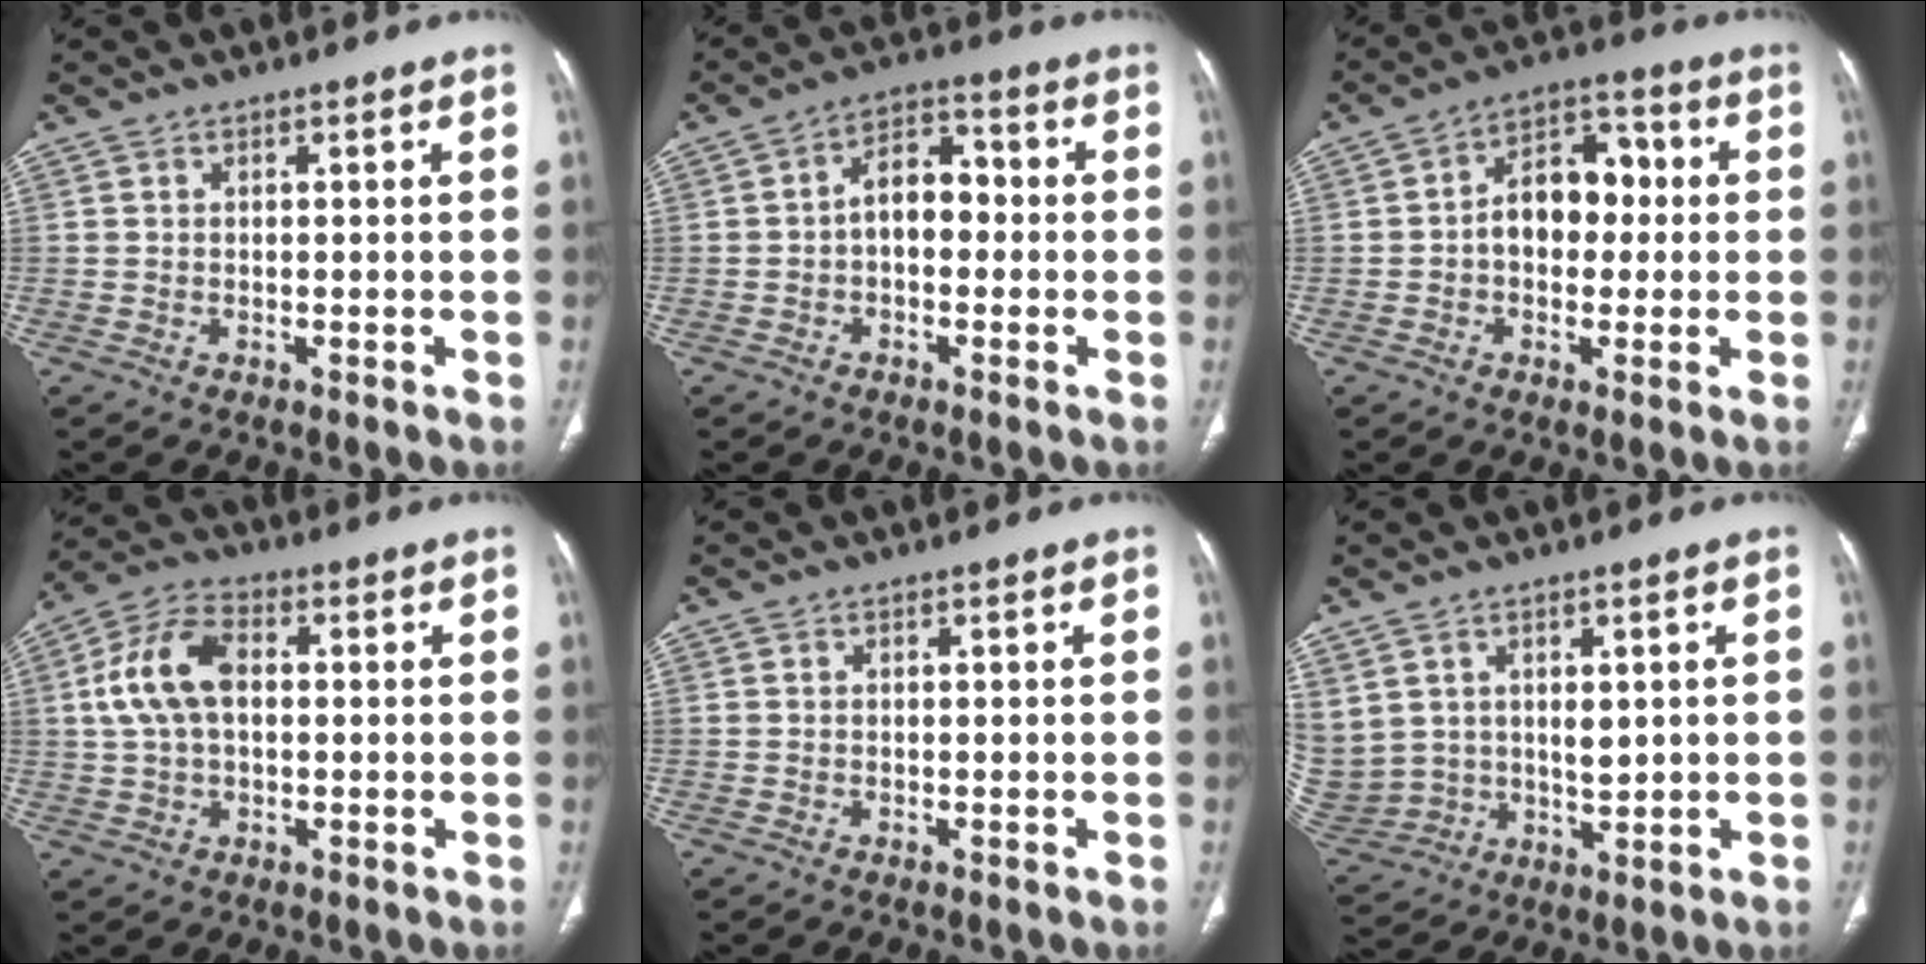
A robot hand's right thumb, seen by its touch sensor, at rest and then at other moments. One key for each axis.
{"total": 7.5, "fx": -0.7, "fy": 5.0, "fz": 5.6, "tx": -0.067, "ty": 0.031, "tz": -0.022}
{"total": 10.7, "fx": 0.1, "fy": 7.4, "fz": 7.7, "tx": -0.085, "ty": 0.034, "tz": -0.007}
{"total": 10.6, "fx": 1.3, "fy": 6.5, "fz": 8.3, "tx": -0.169, "ty": 0.025, "tz": 0.022}
{"total": 0.0}
{"total": 12.4, "fx": 3.8, "fy": 9.8, "fz": 6.5, "tx": -0.141, "ty": -0.008, "tz": 0.105}